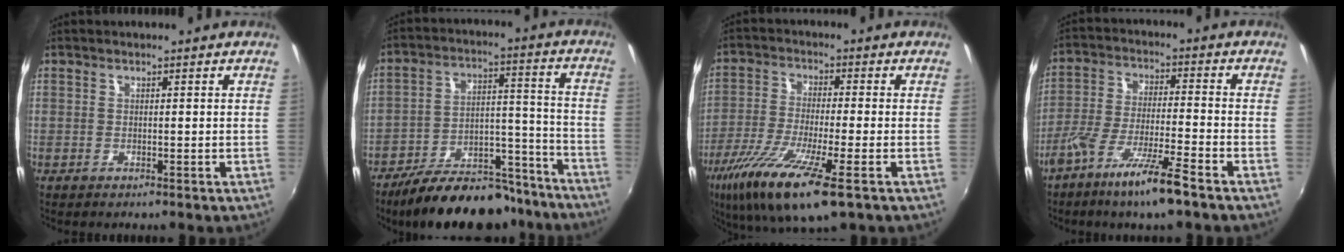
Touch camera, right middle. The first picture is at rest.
{"total": 20.5, "force": [-16.8, 7.6, 8.8], "torque": [-0.152, 0.026, -0.228]}
{"total": 15.4, "force": [-8.4, 2.6, 12.6], "torque": [-0.257, -0.051, -0.158]}
{"total": 10.6, "force": [-7.1, 0.5, 7.8], "torque": [-0.159, -0.014, -0.133]}